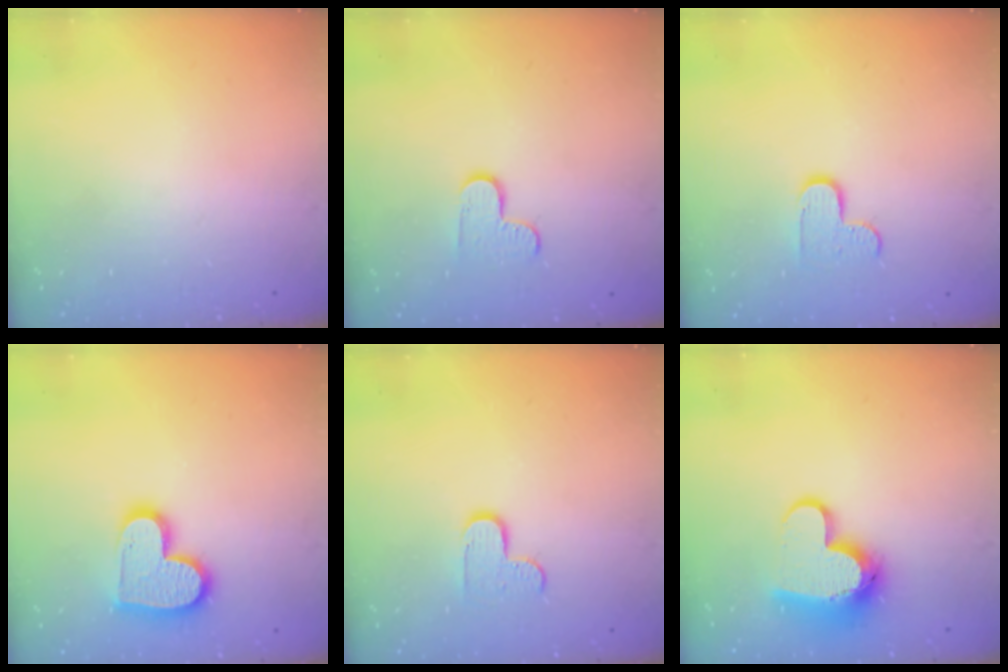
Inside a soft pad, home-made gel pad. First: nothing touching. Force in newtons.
{"total": 6.1, "press": 6.1, "slide": 0.6}
{"total": 6.2, "press": 6.2, "slide": 0.3}
{"total": 13.9, "press": 13.9, "slide": 1.2}
{"total": 6.2, "press": 6.2, "slide": 0.3}
{"total": 12.4, "press": 12.3, "slide": 1.2}